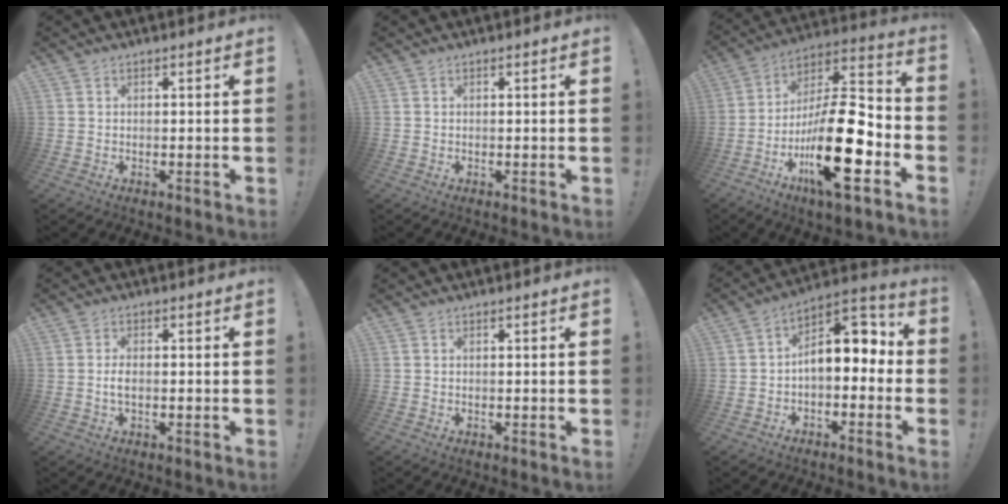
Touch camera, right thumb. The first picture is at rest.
{"total": 0.0}
{"total": 25.0, "force": [-9.0, 8.0, 21.9], "torque": [-0.389, 0.044, -0.145]}
{"total": 2.6, "force": [-0.6, 0.9, 2.4], "torque": [-0.051, 0.002, -0.012]}
{"total": 0.0}
{"total": 8.6, "force": [0.5, 5.0, 6.9], "torque": [-0.093, -0.002, 0.014]}